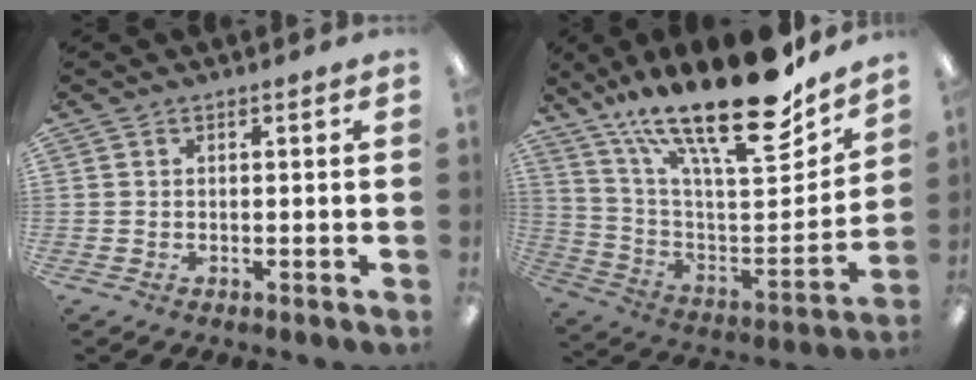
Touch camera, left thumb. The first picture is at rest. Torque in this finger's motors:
{"motor_torque": [2.47, 0.87, 2.44, -0.33, 0.45]}